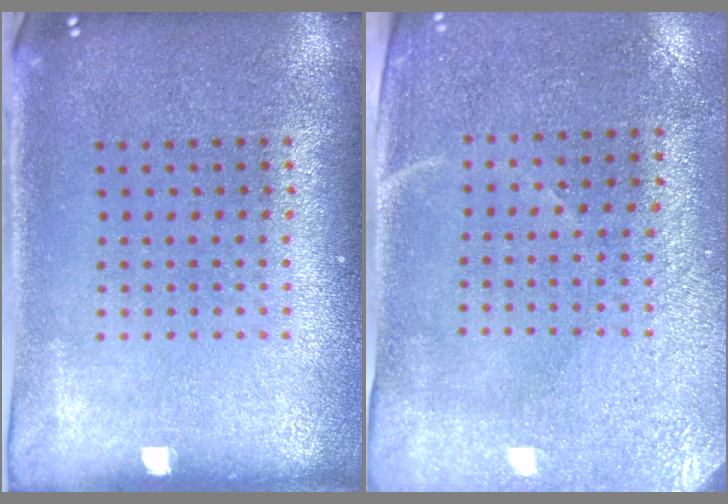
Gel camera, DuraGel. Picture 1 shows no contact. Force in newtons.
{"total": 3.0, "press": 2.7, "slide": 1.4}